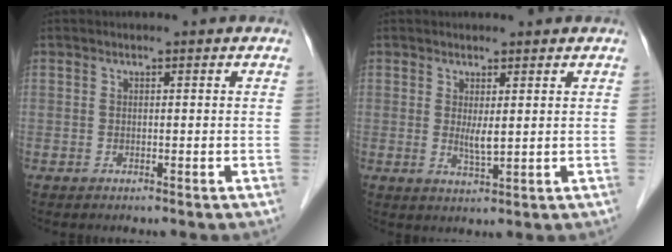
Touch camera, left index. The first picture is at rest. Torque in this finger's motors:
{"motor_torque": [0.26, 0.16, 0.09, 0.07]}